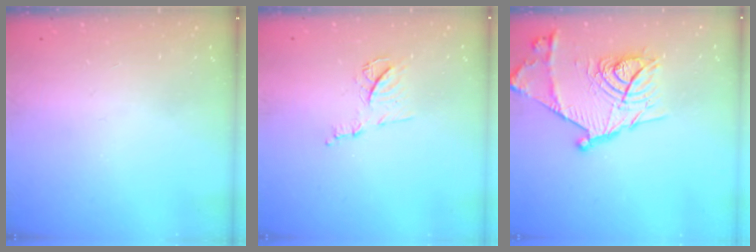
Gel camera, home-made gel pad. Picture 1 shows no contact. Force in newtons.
{"total": 9.1, "press": 9.1, "slide": 0.5}
{"total": 19.6, "press": 19.6, "slide": 0.6}